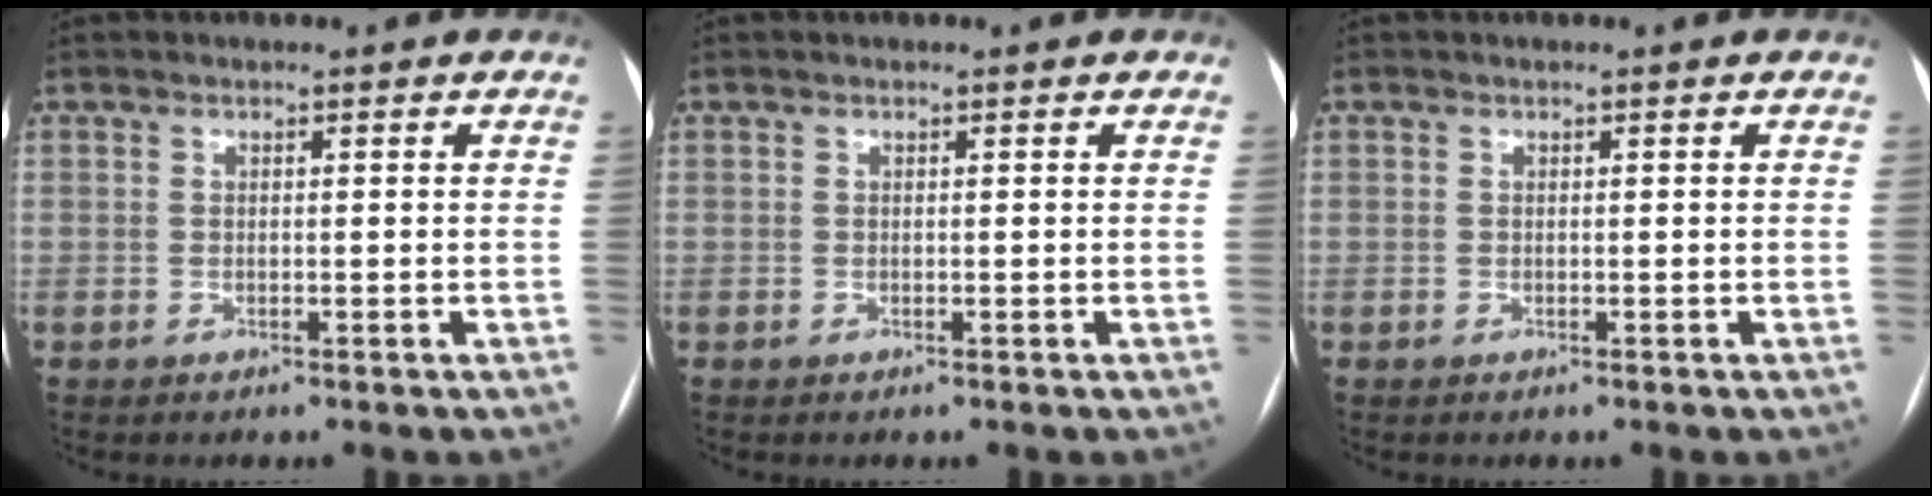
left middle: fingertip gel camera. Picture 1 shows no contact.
{"total": 0.0}
{"total": 0.0}